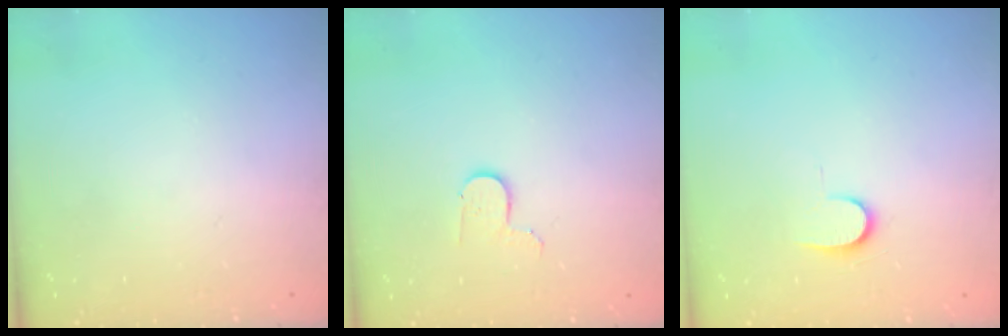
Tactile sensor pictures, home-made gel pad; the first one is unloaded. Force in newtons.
{"total": 3.3, "press": 3.3, "slide": 0.3}
{"total": 6.9, "press": 6.9, "slide": 0.8}